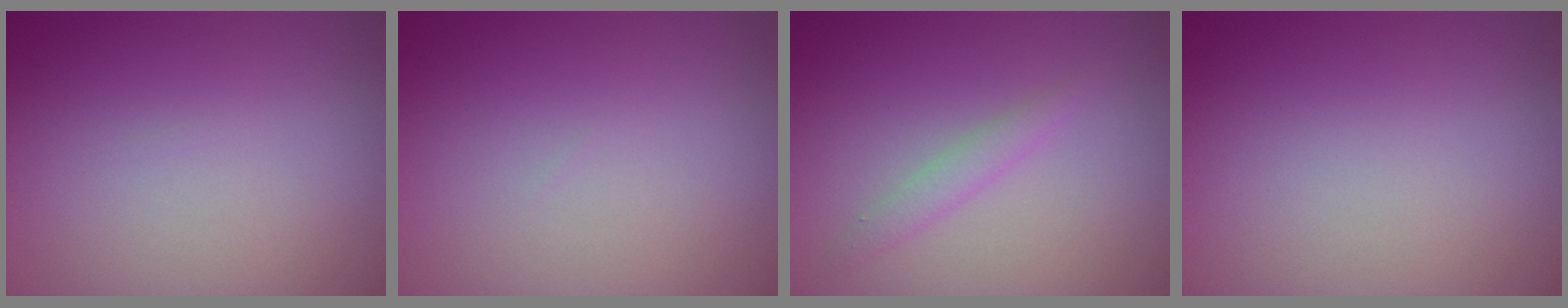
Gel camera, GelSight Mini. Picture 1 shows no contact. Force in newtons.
{"total": 0.0}
{"total": 1.4, "press": 1.4, "slide": 0.1}
{"total": 0.0}